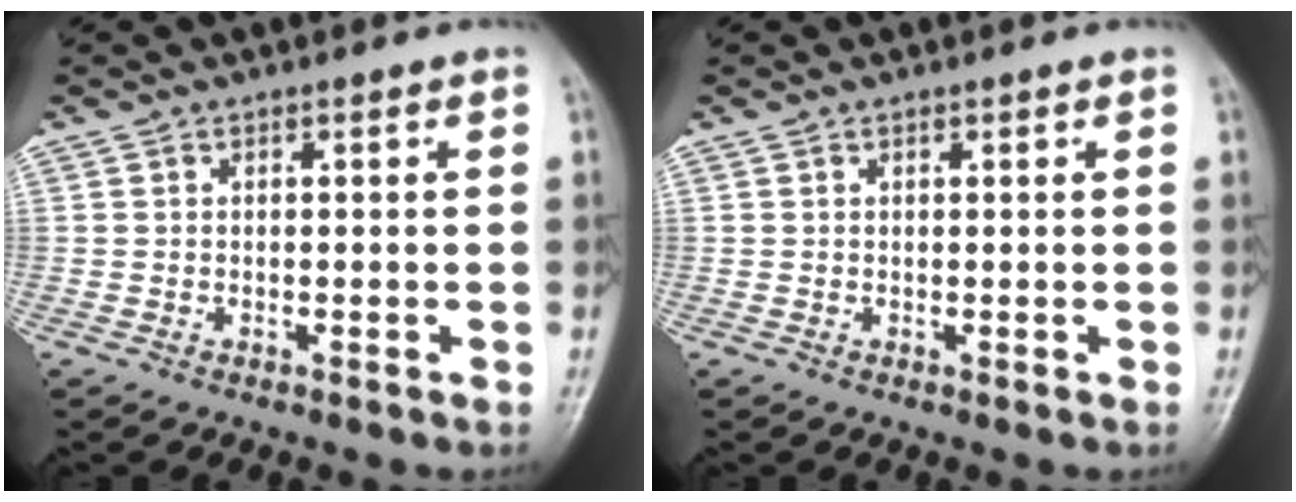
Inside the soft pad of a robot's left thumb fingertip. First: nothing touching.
{"total": 0.6, "force": [0.5, 0.2, 0.3], "torque": [-0.007, -0.003, 0.007]}